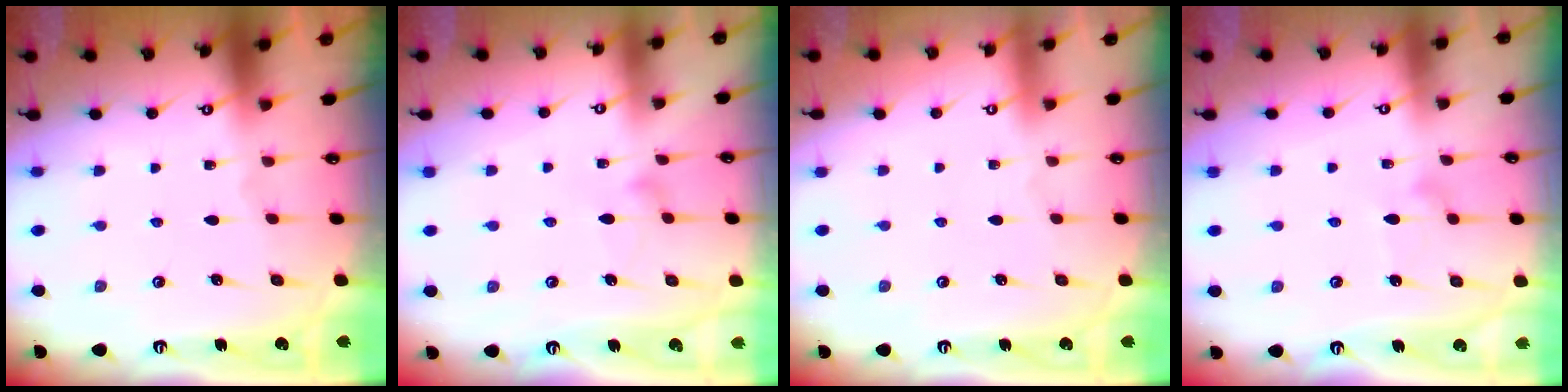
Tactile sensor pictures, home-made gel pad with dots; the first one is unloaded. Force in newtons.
{"total": 7.0, "press": 7.0, "slide": 0.5}
{"total": 3.9, "press": 3.9, "slide": 0.1}
{"total": 7.7, "press": 7.6, "slide": 0.4}